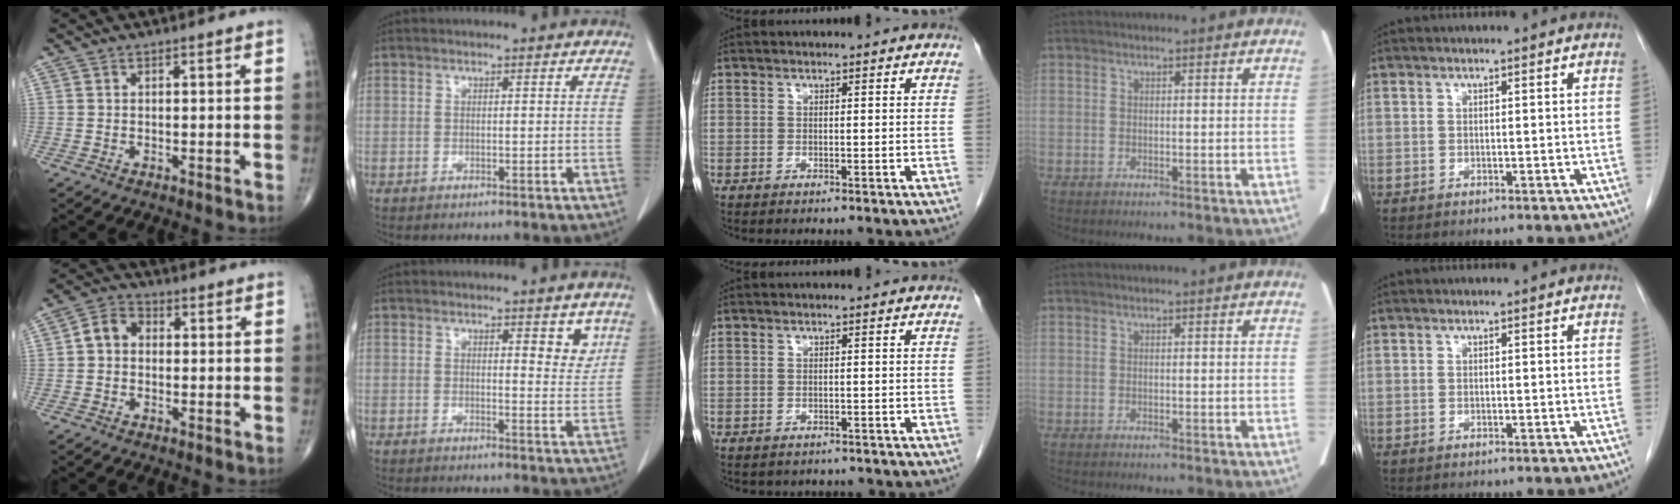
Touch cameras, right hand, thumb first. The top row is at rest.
{"thumb": {"total": 5.1, "force": [0.1, 4.1, 3.1], "torque": [-0.044, 0.019, -0.009]}, "index": {"total": 3.8, "force": [2.1, 1.4, 2.8], "torque": [-0.027, -0.013, 0.023]}, "middle": {"total": 4.1, "force": [-3.6, 1.8, 0.6], "torque": [-0.006, 0.005, -0.040]}}